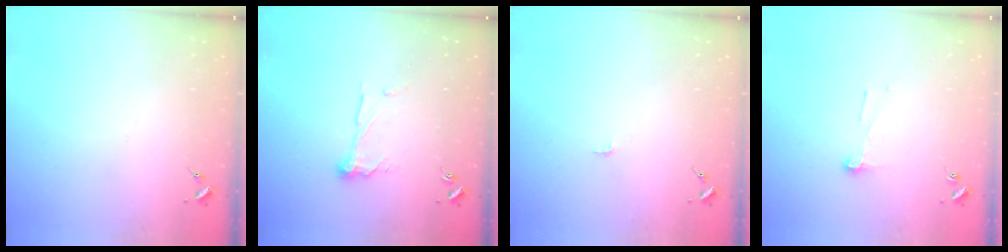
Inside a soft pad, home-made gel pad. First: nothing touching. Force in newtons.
{"total": 9.0, "press": 9.0, "slide": 0.4}
{"total": 2.8, "press": 2.8, "slide": 0.3}
{"total": 5.2, "press": 5.2, "slide": 0.5}